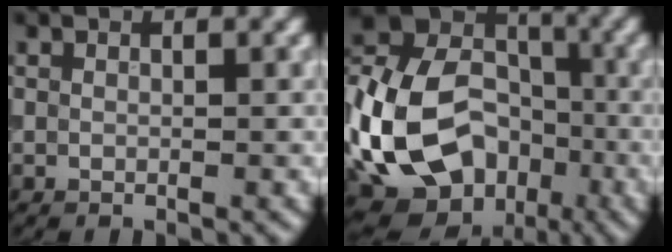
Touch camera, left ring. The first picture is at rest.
{"total": 19.7, "force": [-5.7, 15.7, 10.4], "torque": [-0.221, -0.015, -0.112]}